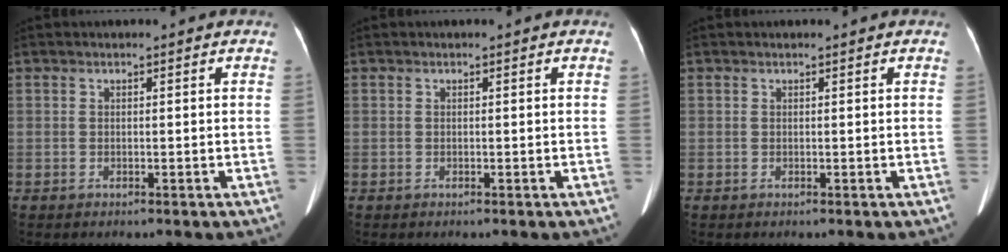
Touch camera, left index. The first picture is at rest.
{"total": 0.0}
{"total": 0.0}